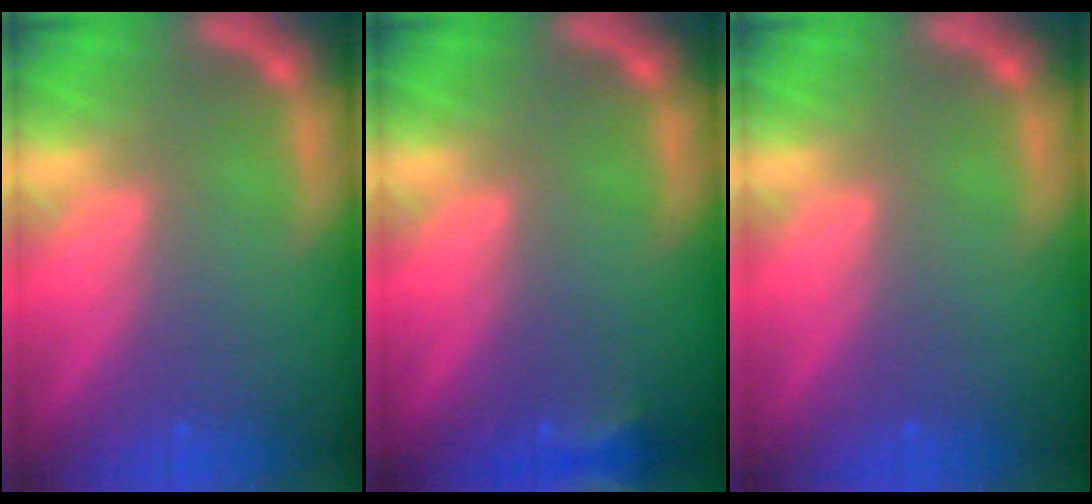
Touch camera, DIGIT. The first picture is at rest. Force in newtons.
{"total": 1.9}
{"total": 0.0}